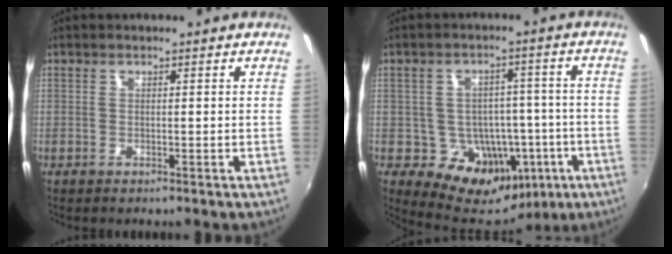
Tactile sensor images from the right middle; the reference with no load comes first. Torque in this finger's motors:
{"motor_torque": [0.74, -0.75, 0.10, 0.03]}